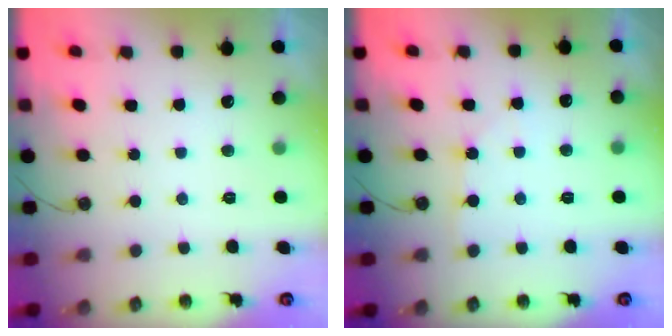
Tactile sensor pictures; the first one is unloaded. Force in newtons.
{"total": 4.5, "press": 4.5, "slide": 0.7}